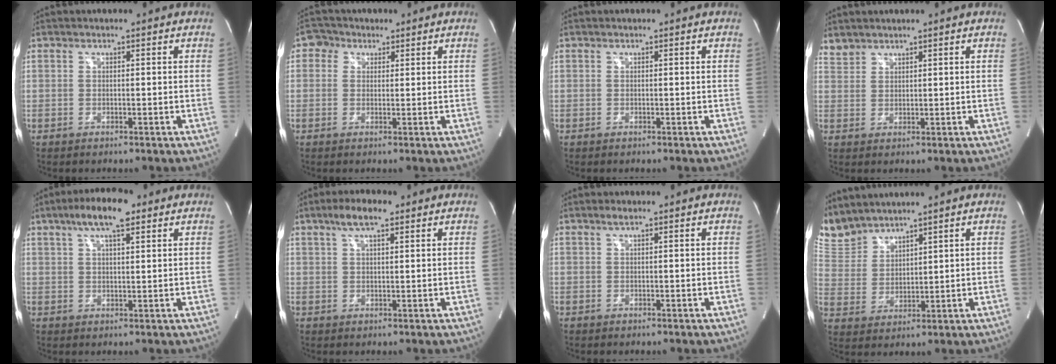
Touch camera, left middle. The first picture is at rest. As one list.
[{"total": 3.2, "force": [1.5, 2.8, 0.8], "torque": [-0.018, 0.014, 0.023]}, {"total": 0.0}, {"total": 2.3, "force": [2.1, 0.8, -0.2], "torque": [0.004, 0.010, 0.043]}, {"total": 7.9, "force": [4.8, 1.9, 5.9], "torque": [-0.114, 0.018, 0.080]}, {"total": 5.1, "force": [3.2, 1.4, 3.7], "torque": [-0.077, 0.013, 0.058]}, {"total": 0.8, "force": [0.6, 0.1, 0.6], "torque": [-0.015, 0.004, 0.011]}, {"total": 7.1, "force": [6.9, 1.3, 0.2], "torque": [-0.022, 0.010, 0.159]}]